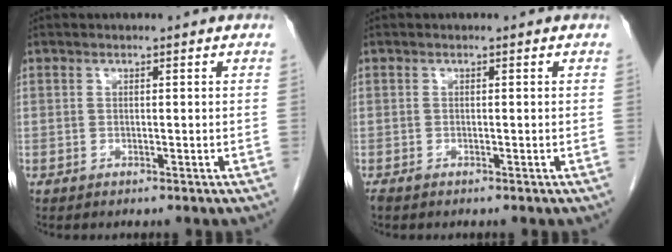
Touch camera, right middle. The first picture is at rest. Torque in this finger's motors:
{"motor_torque": [0.27, -0.12, 0.00, 0.01]}